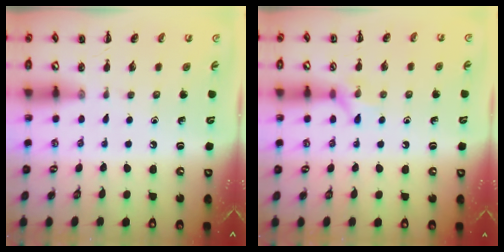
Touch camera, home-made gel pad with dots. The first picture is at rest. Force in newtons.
{"total": 6.1, "press": 6.1, "slide": 0.4}